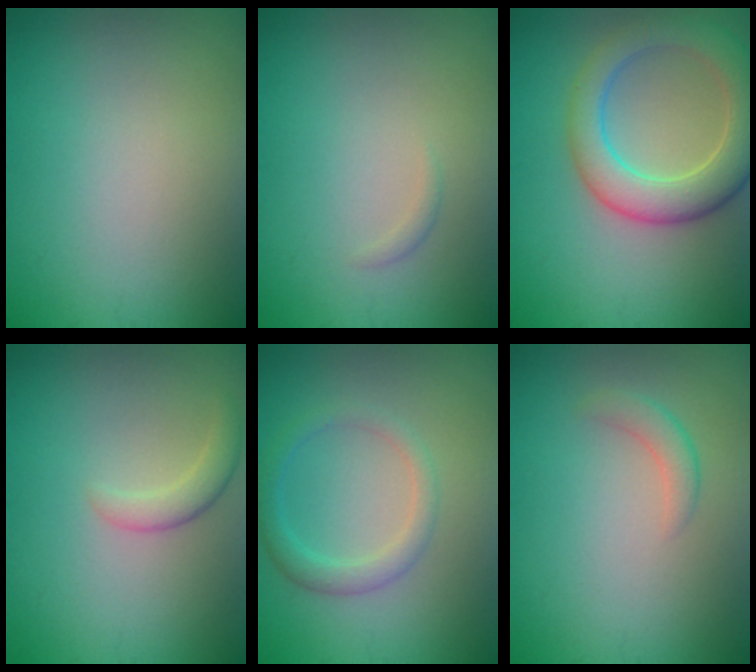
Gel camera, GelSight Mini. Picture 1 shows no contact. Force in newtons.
{"total": 0.6, "press": 0.5, "slide": 0.1}
{"total": 6.3, "press": 6.3, "slide": 0.5}
{"total": 1.9, "press": 1.9, "slide": 0.2}
{"total": 2.3, "press": 2.3, "slide": 0.0}
{"total": 1.5, "press": 1.5, "slide": 0.1}